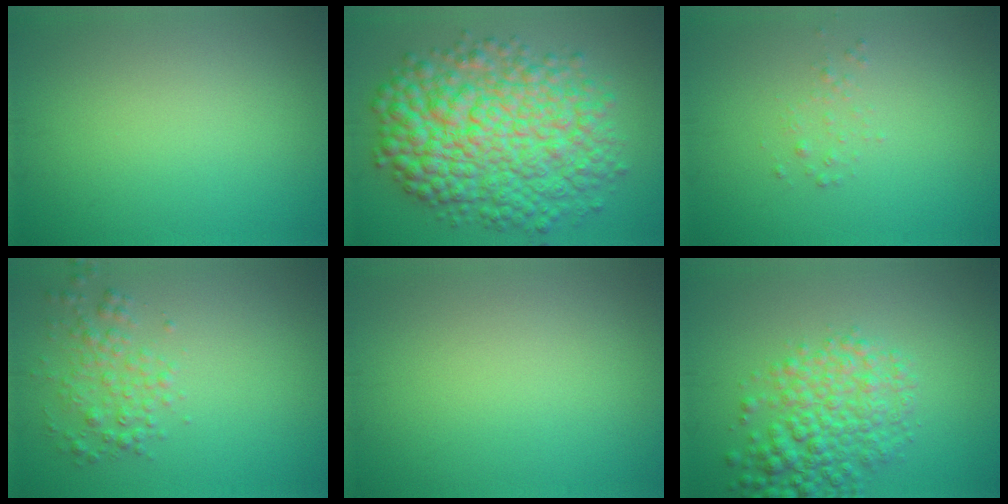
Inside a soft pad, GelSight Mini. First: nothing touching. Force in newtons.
{"total": 11.6, "press": 11.6, "slide": 0.0}
{"total": 0.8, "press": 0.8, "slide": 0.1}
{"total": 2.5, "press": 2.5, "slide": 0.1}
{"total": 0.0}
{"total": 5.5, "press": 5.5, "slide": 0.2}